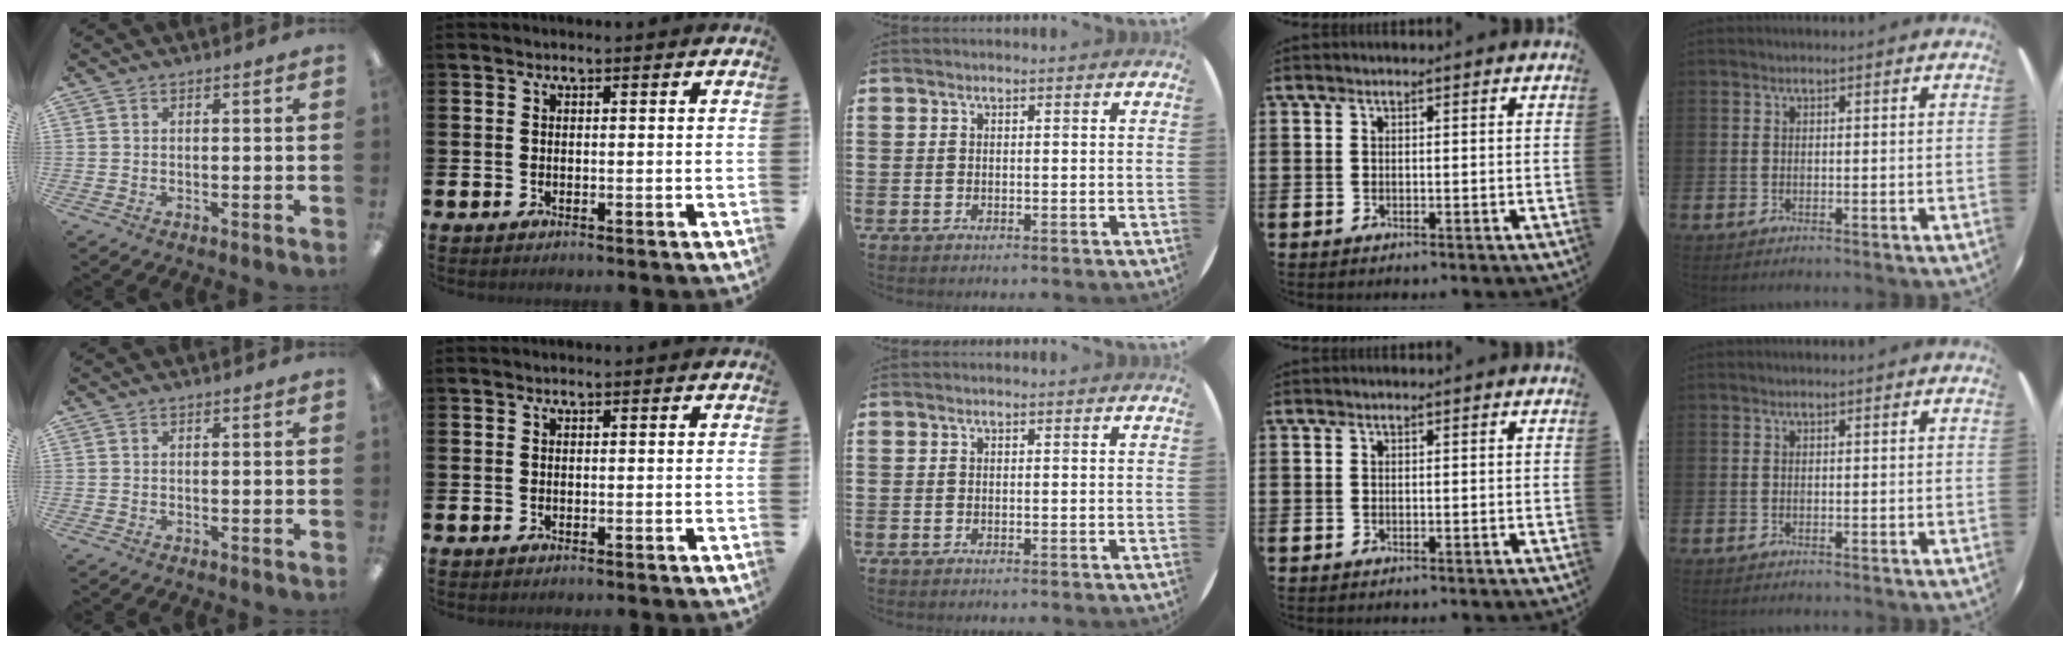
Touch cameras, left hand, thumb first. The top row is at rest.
{}